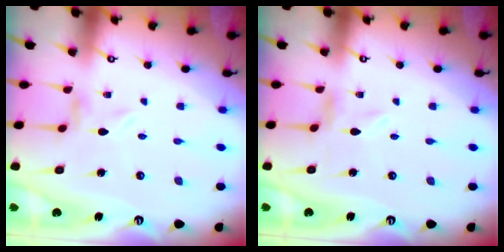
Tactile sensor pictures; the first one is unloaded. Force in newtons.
{"total": 0.7, "press": 0.7, "slide": 0.2}